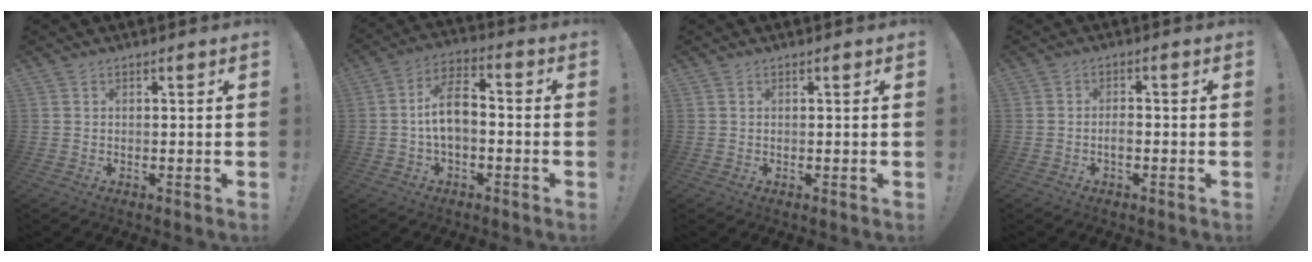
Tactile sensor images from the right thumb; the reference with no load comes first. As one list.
[{"total": 9.7, "force": [-0.9, 5.5, 8.0], "torque": [-0.140, 0.007, -0.015]}, {"total": 0.0}, {"total": 2.2, "force": [-0.7, 0.8, 1.9], "torque": [-0.026, 0.001, -0.014]}]